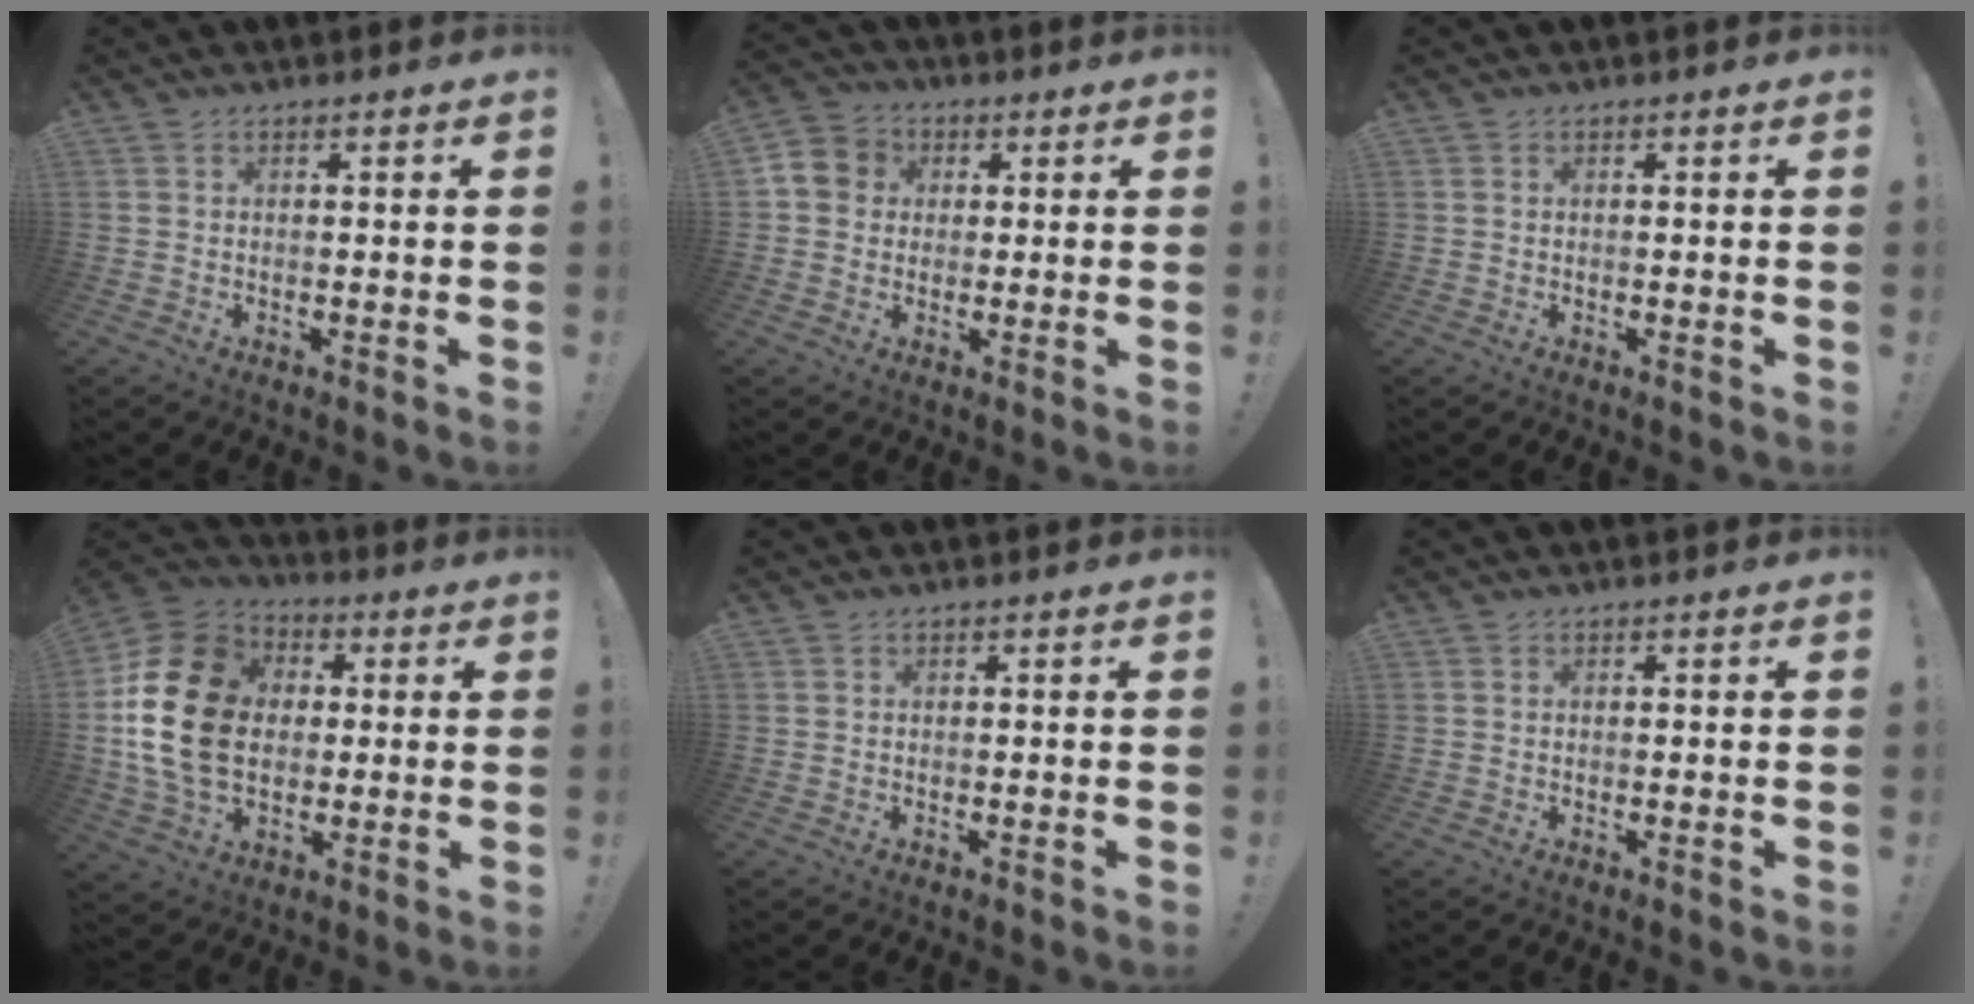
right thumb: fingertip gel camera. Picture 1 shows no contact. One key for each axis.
{"total": 6.8, "fx": 0.8, "fy": 6.3, "fz": 2.3, "tx": -0.032, "ty": 0.010, "tz": 0.018}
{"total": 0.0}
{"total": 22.8, "fx": 1.4, "fy": 16.8, "fz": 15.3, "tx": -0.293, "ty": 0.019, "tz": 0.030}
{"total": 0.0}
{"total": 0.0}